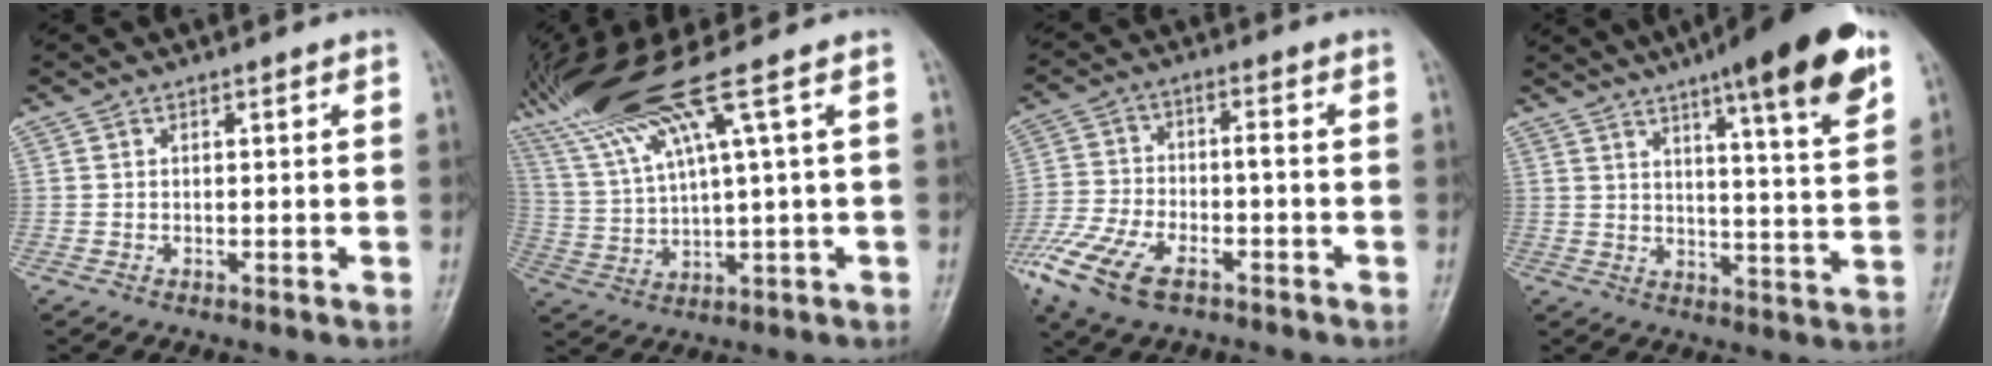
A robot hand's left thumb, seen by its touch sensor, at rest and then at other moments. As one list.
[{"total": 15.6, "force": [8.9, 0.5, 12.8], "torque": [-0.263, -0.012, 0.176]}, {"total": 13.3, "force": [-7.2, 5.3, 9.8], "torque": [-0.213, 0.013, -0.135]}, {"total": 17.6, "force": [10.8, 2.6, 13.6], "torque": [-0.172, -0.045, 0.148]}]